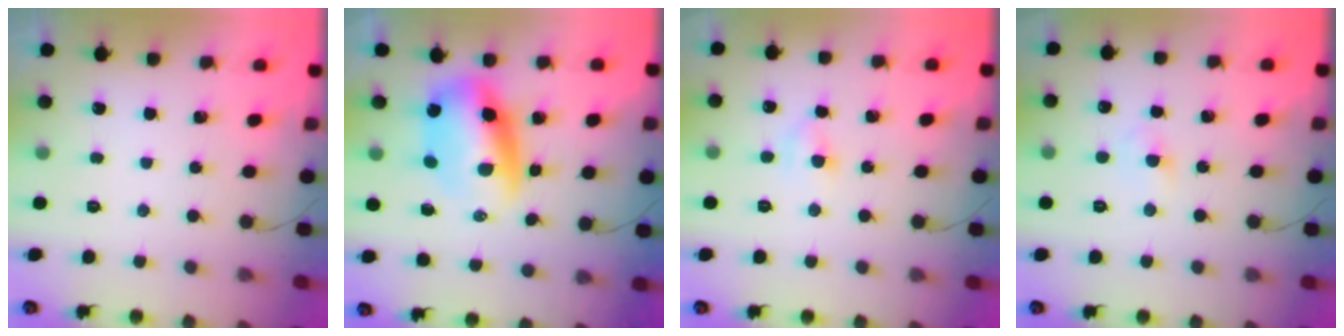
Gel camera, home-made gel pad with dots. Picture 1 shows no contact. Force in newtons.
{"total": 10.2, "press": 9.9, "slide": 2.2}
{"total": 3.7, "press": 3.4, "slide": 1.3}
{"total": 2.5, "press": 2.3, "slide": 1.0}